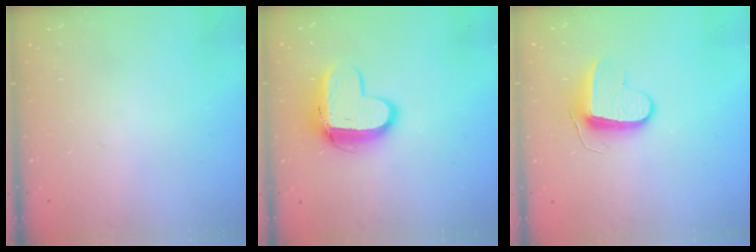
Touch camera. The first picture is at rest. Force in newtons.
{"total": 11.6, "press": 11.5, "slide": 1.2}
{"total": 9.0, "press": 9.0, "slide": 0.5}